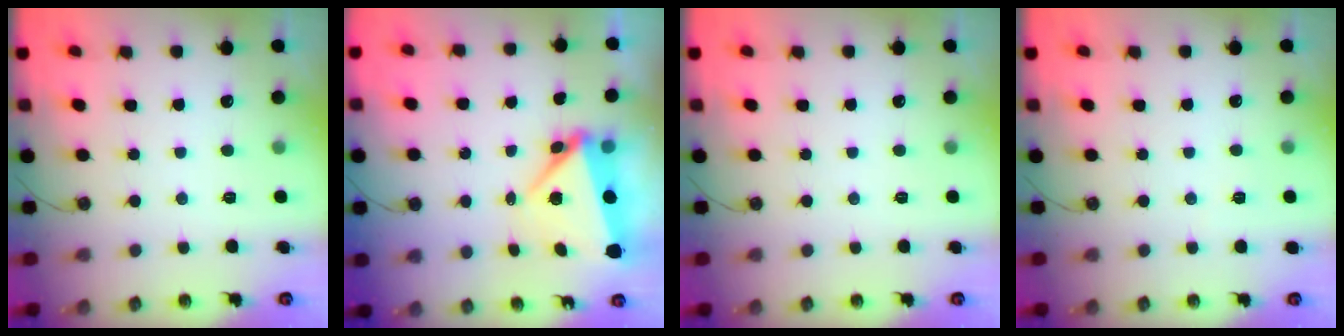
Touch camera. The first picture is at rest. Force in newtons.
{"total": 7.1, "press": 7.1, "slide": 0.3}
{"total": 0.0}
{"total": 2.5, "press": 1.1, "slide": 2.2}